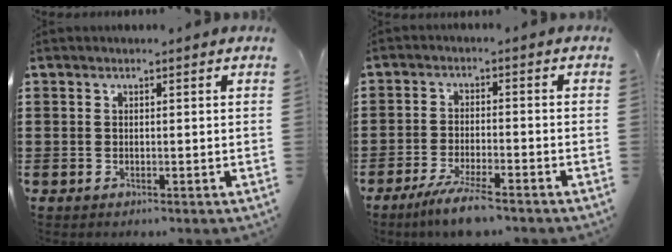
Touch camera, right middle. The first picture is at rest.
{"total": 5.6, "force": [-4.5, 0.4, 3.3], "torque": [-0.071, -0.013, -0.085]}